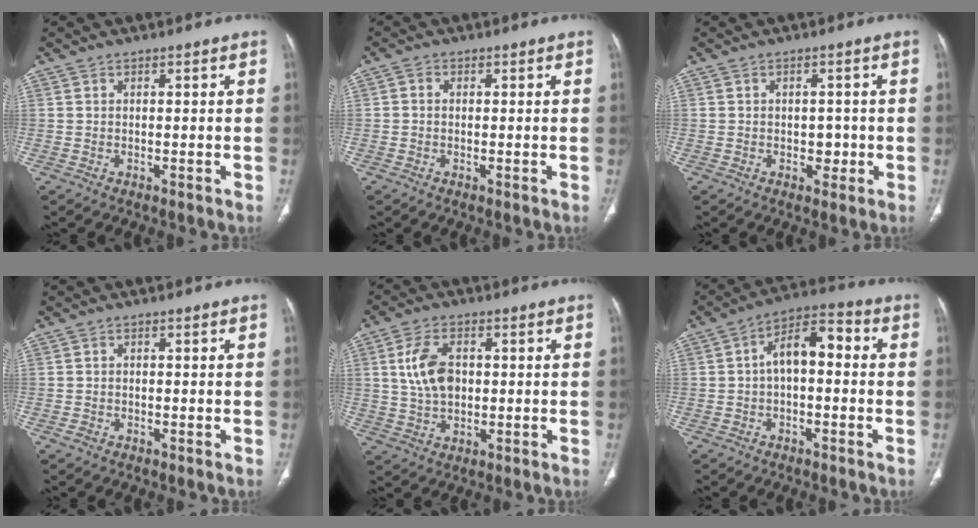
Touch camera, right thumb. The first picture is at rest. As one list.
[{"total": 1.1, "force": [-0.1, 0.9, 0.6], "torque": [-0.007, 0.002, -0.005]}, {"total": 2.6, "force": [-0.6, 2.0, 1.6], "torque": [-0.004, 0.004, -0.007]}, {"total": 1.1, "force": [-0.7, 0.8, 0.3], "torque": [-0.008, 0.004, -0.015]}, {"total": 8.3, "force": [1.3, 5.2, 6.4], "torque": [-0.120, 0.003, 0.028]}, {"total": 8.8, "force": [0.1, 4.7, 7.4], "torque": [-0.107, 0.038, -0.011]}]